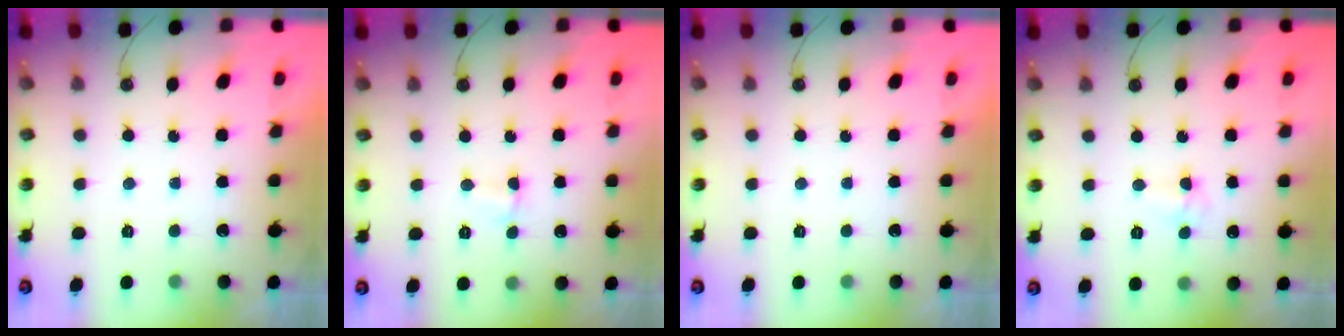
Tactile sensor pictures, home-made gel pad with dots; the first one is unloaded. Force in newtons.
{"total": 4.3, "press": 2.6, "slide": 3.4}
{"total": 0.0}
{"total": 3.0, "press": 2.8, "slide": 1.1}